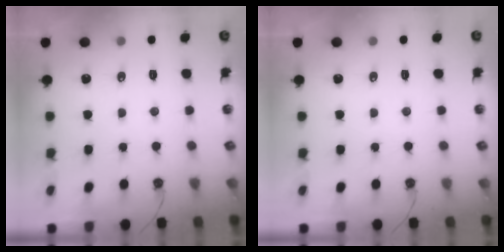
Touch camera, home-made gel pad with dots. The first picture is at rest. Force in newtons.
{"total": 0.0}